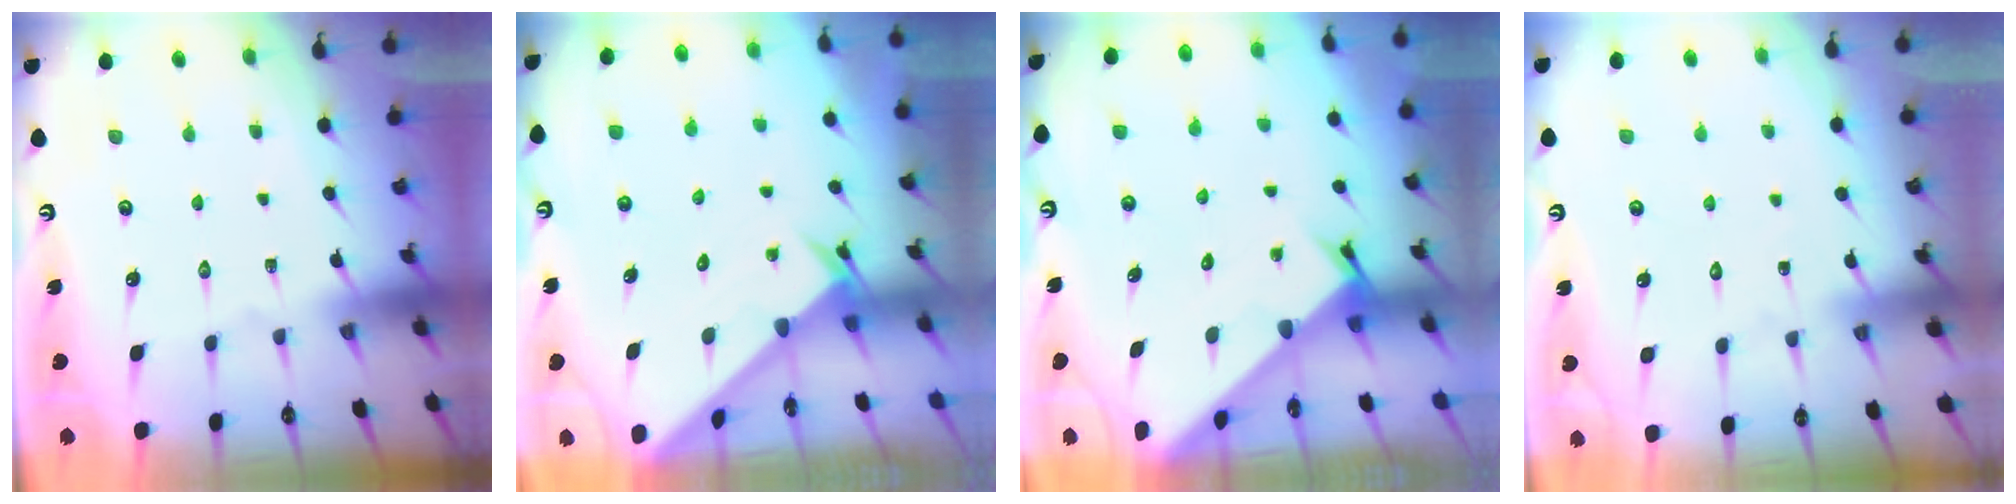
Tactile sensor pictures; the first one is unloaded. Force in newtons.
{"total": 2.1, "press": 2.1, "slide": 0.1}
{"total": 2.1, "press": 2.1, "slide": 0.1}
{"total": 5.7, "press": 5.7, "slide": 0.4}